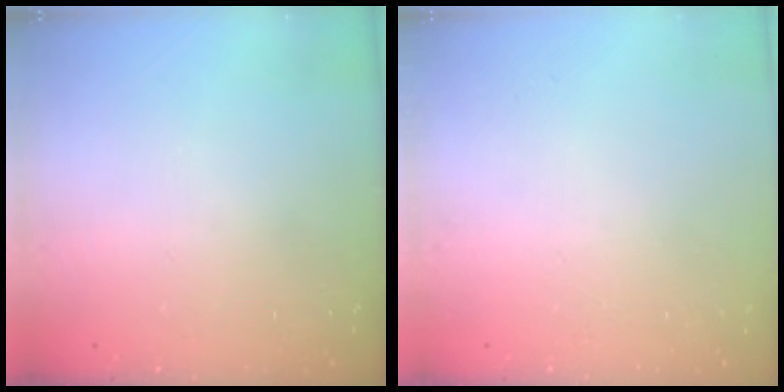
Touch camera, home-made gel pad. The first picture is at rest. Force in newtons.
{"total": 0.0}